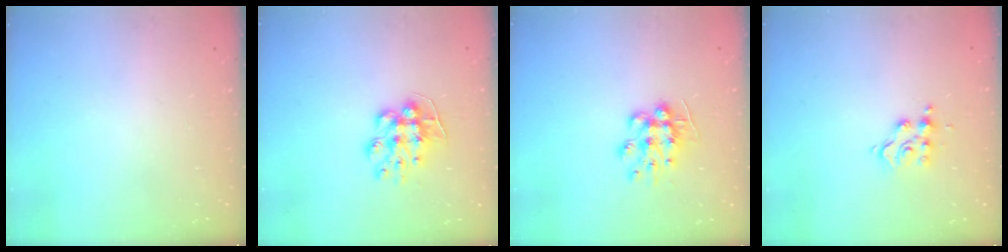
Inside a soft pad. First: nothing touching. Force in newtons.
{"total": 9.9, "press": 9.9, "slide": 0.8}
{"total": 9.8, "press": 9.8, "slide": 0.5}
{"total": 9.1, "press": 9.0, "slide": 0.9}